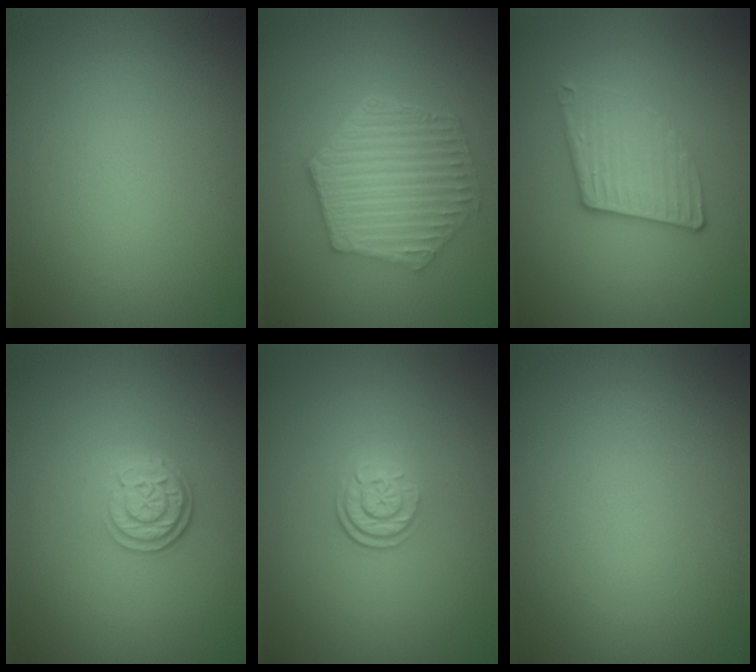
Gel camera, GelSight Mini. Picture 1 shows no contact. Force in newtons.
{"total": 6.4, "press": 4.9, "slide": 4.2}
{"total": 3.2, "press": 2.8, "slide": 1.4}
{"total": 2.9, "press": 2.4, "slide": 1.7}
{"total": 2.3, "press": 1.7, "slide": 1.7}
{"total": 0.0}